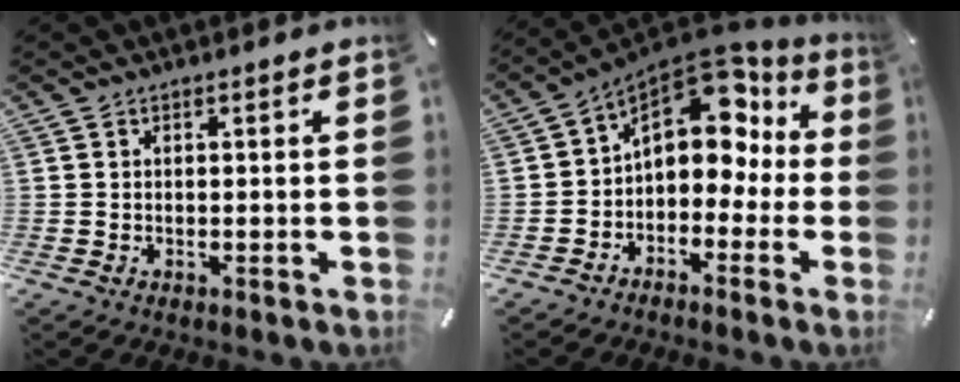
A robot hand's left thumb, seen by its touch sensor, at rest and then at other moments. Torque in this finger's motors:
{"motor_torque": [1.47, 2.88, 0.92, 0.59, 0.37]}